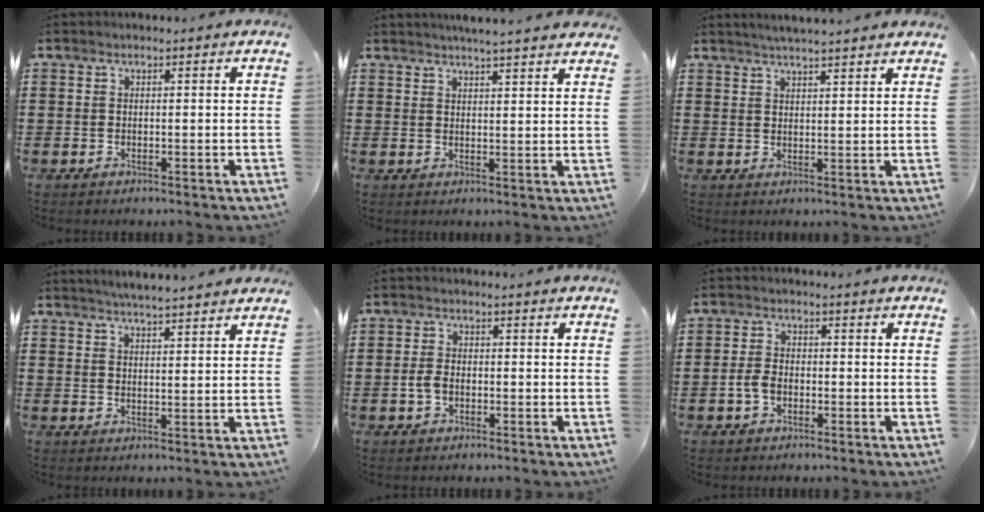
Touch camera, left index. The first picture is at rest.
{"total": 3.3, "force": [3.2, -0.4, 0.9], "torque": [-0.027, -0.008, 0.058]}
{"total": 3.0, "force": [2.9, -0.4, 0.7], "torque": [-0.021, -0.007, 0.052]}
{"total": 3.4, "force": [3.4, -0.3, 0.7], "torque": [-0.024, -0.011, 0.060]}
{"total": 2.5, "force": [-0.6, 1.5, 1.9], "torque": [-0.053, -0.004, -0.017]}
{"total": 3.1, "force": [-1.0, 1.9, 2.2], "torque": [-0.064, -0.005, -0.026]}